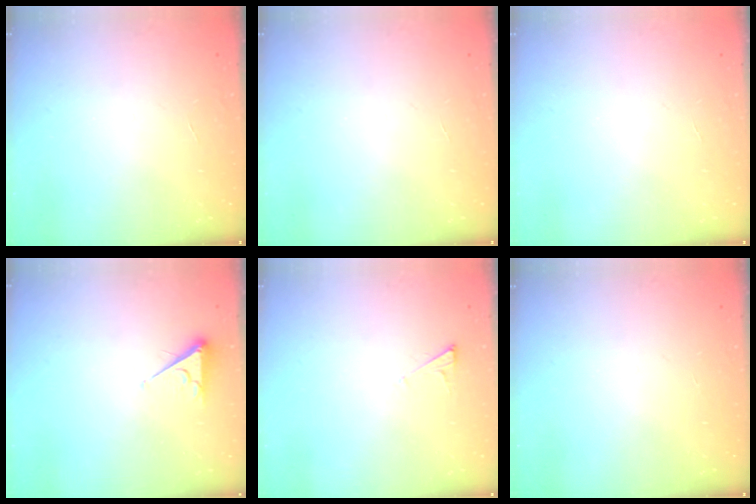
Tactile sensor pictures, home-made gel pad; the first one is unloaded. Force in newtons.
{"total": 0.0}
{"total": 0.0}
{"total": 3.7, "press": 3.6, "slide": 0.6}
{"total": 2.3, "press": 2.2, "slide": 0.4}
{"total": 0.0}